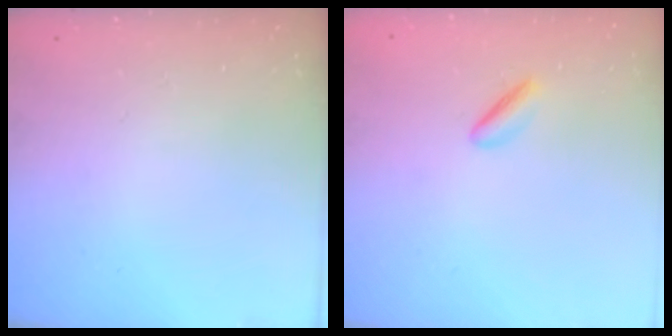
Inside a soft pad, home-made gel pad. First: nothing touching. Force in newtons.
{"total": 2.4, "press": 2.3, "slide": 0.8}